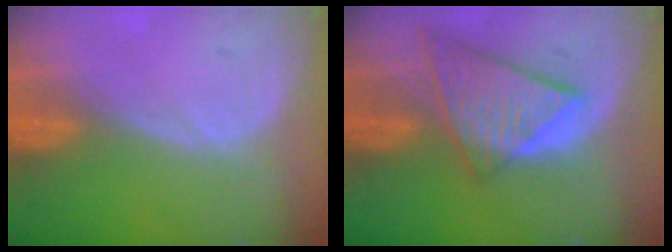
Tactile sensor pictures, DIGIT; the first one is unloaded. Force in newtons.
{"total": 9.0, "press": 7.8, "slide": 4.4}